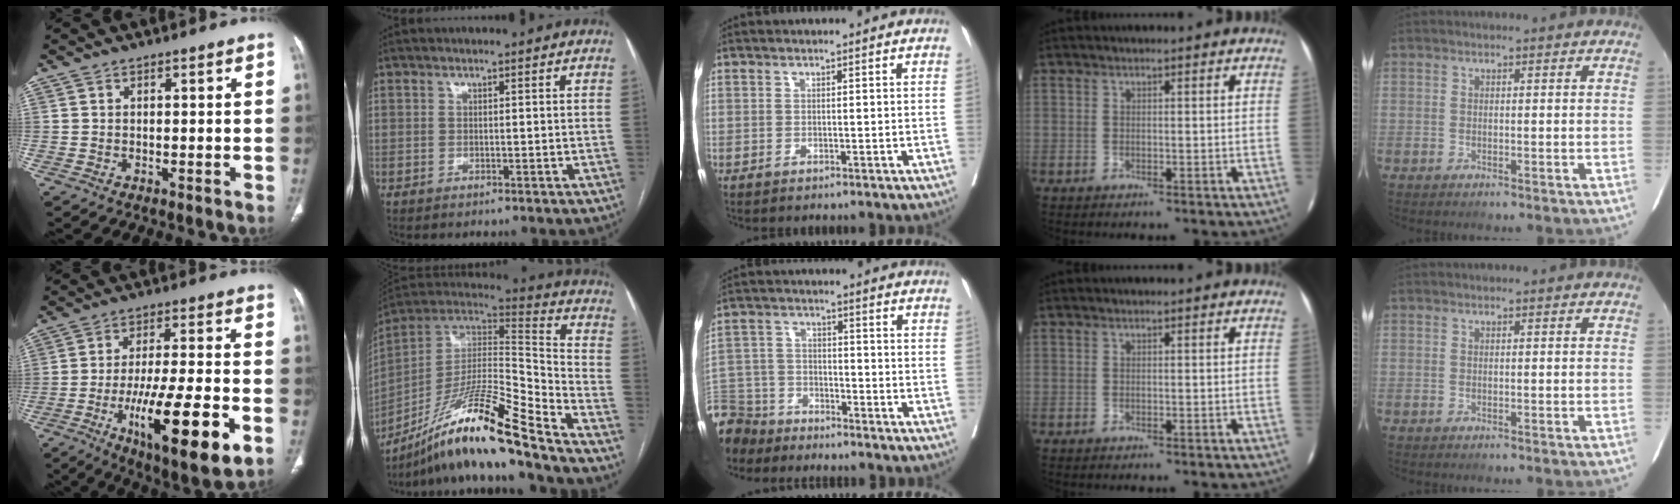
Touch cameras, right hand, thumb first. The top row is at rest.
{"thumb": {"total": 19.9, "force": [-7.2, 5.2, 17.8], "torque": [-0.287, 0.010, -0.104]}, "index": {"total": 20.1, "force": [-15.0, -0.1, 13.3], "torque": [-0.250, 0.002, -0.271]}, "middle": {"total": 11.1, "force": [-9.8, 5.0, 1.3], "torque": [-0.046, 0.005, -0.188]}}